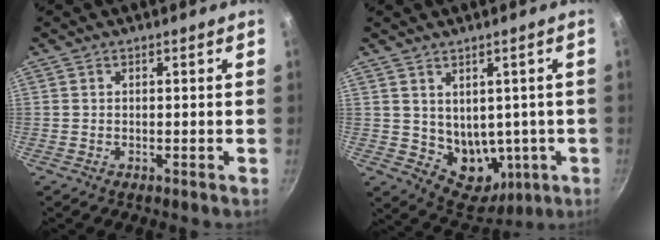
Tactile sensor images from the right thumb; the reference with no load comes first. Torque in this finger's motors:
{"motor_torque": [-0.56, 0.75, 0.36, 0.64, 0.01]}